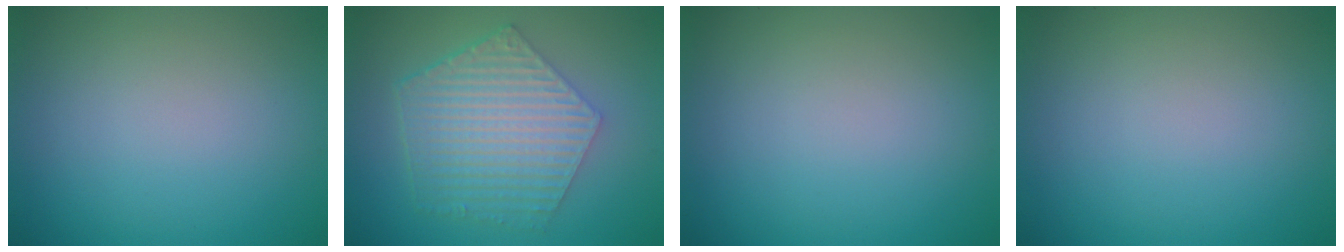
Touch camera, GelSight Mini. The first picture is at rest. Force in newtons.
{"total": 6.4, "press": 4.6, "slide": 4.5}
{"total": 0.0}
{"total": 0.0}